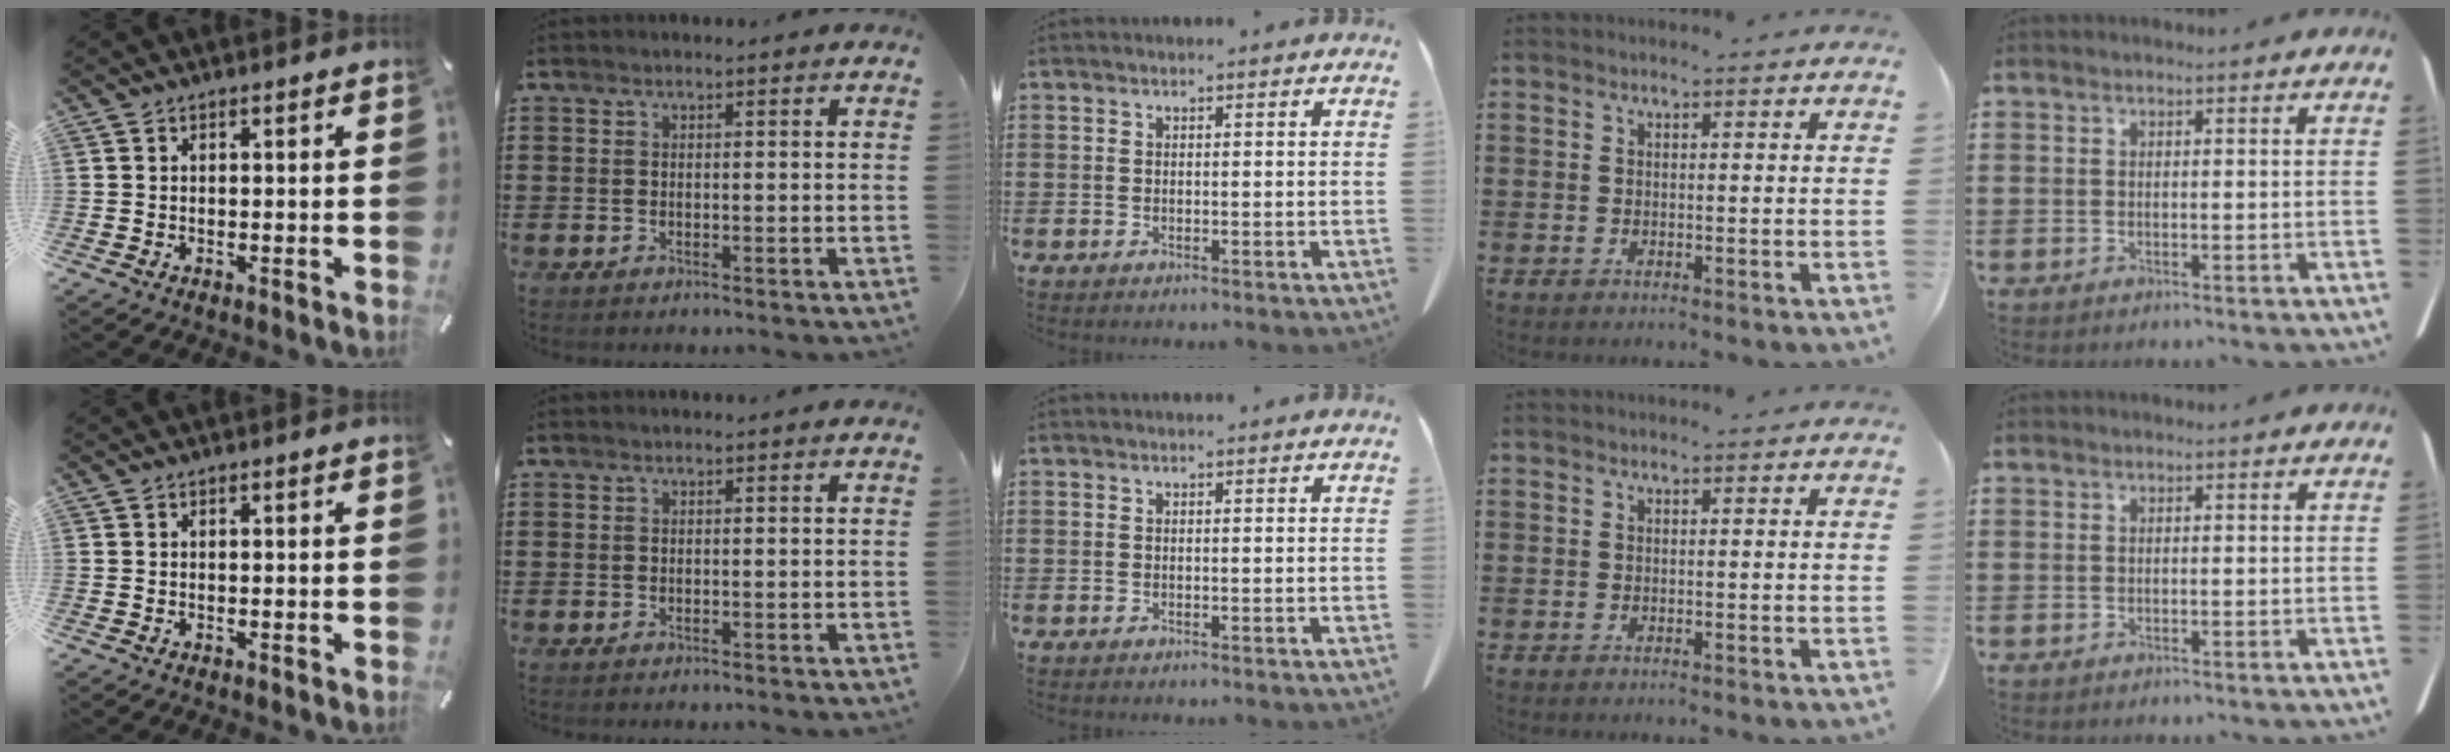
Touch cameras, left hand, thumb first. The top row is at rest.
{}